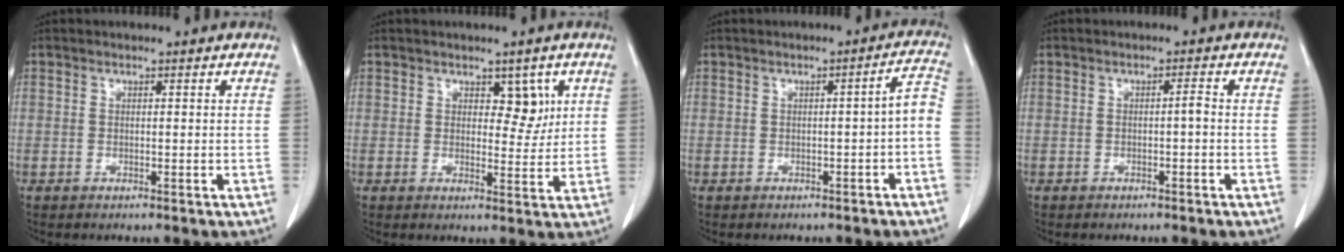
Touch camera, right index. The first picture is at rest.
{"total": 4.0, "force": [1.8, 2.2, 2.8], "torque": [-0.026, -0.001, 0.026]}
{"total": 3.9, "force": [-1.5, 0.4, 3.6], "torque": [-0.039, 0.015, -0.019]}
{"total": 1.1, "force": [-0.3, 0.0, 1.0], "torque": [-0.015, 0.002, -0.004]}